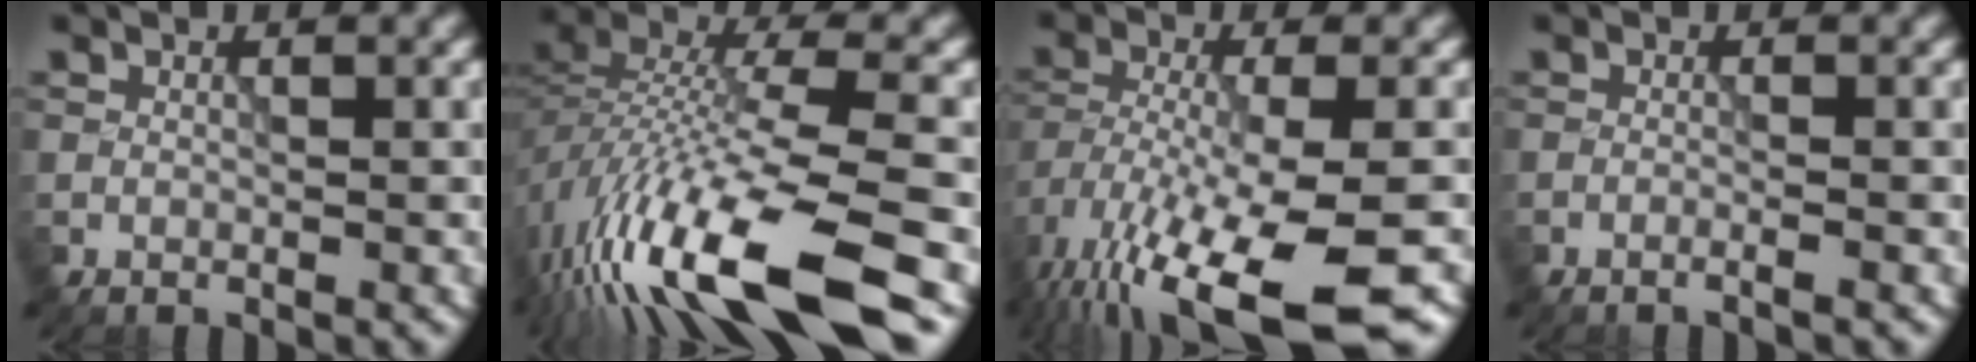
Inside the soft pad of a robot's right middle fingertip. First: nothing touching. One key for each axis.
{"total": 14.9, "fx": -8.3, "fy": 4.2, "fz": 11.6, "tx": -0.237, "ty": -0.003, "tz": -0.152}
{"total": 13.6, "fx": -8.4, "fy": 3.6, "fz": 10.0, "tx": -0.219, "ty": -0.042, "tz": -0.122}
{"total": 1.3, "fx": -0.5, "fy": 0.3, "fz": 1.1, "tx": -0.009, "ty": -0.002, "tz": -0.024}